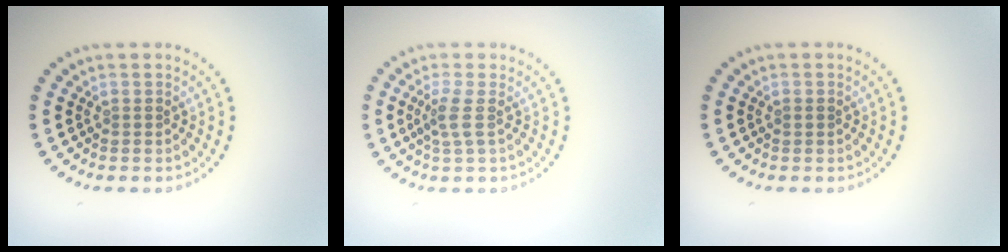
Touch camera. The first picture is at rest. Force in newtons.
{"total": 1.8, "press": 1.4, "slide": 1.1}
{"total": 0.6, "press": 0.6, "slide": 0.1}